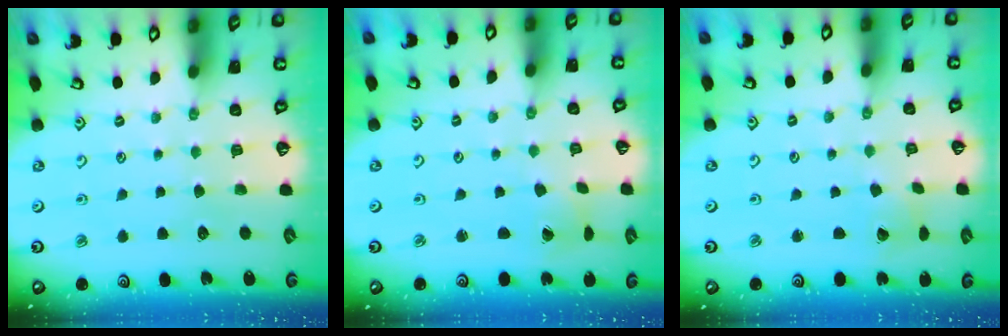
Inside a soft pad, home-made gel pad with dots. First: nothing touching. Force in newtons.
{"total": 1.0, "press": 1.0, "slide": 0.1}
{"total": 2.2, "press": 2.2, "slide": 0.2}